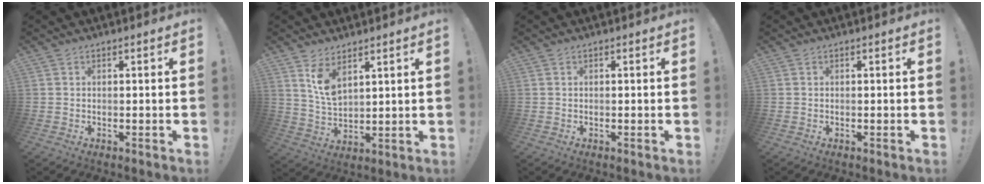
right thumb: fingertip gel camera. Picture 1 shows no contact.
{"total": 8.0, "force": [5.4, 3.6, 4.7], "torque": [-0.075, -0.035, 0.099]}
{"total": 0.0}
{"total": 0.0}